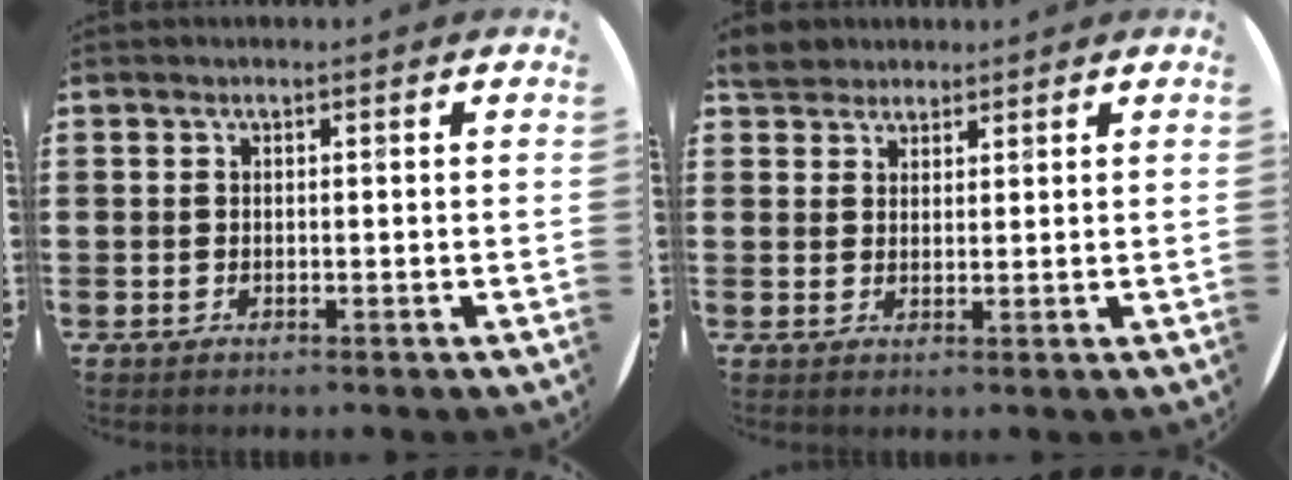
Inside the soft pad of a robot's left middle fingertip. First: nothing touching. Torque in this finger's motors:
{"motor_torque": [0.17, -0.16, 0.02, 0.02]}